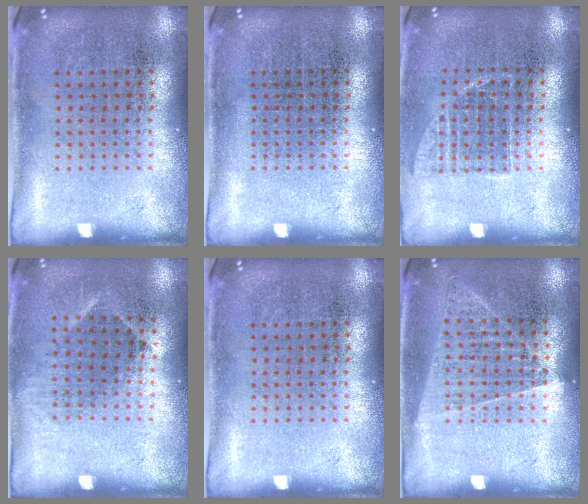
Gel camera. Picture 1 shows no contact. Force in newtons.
{"total": 0.0}
{"total": 1.0, "press": 0.8, "slide": 0.6}
{"total": 1.1, "press": 0.9, "slide": 0.7}
{"total": 0.0}
{"total": 1.2, "press": 1.1, "slide": 0.1}